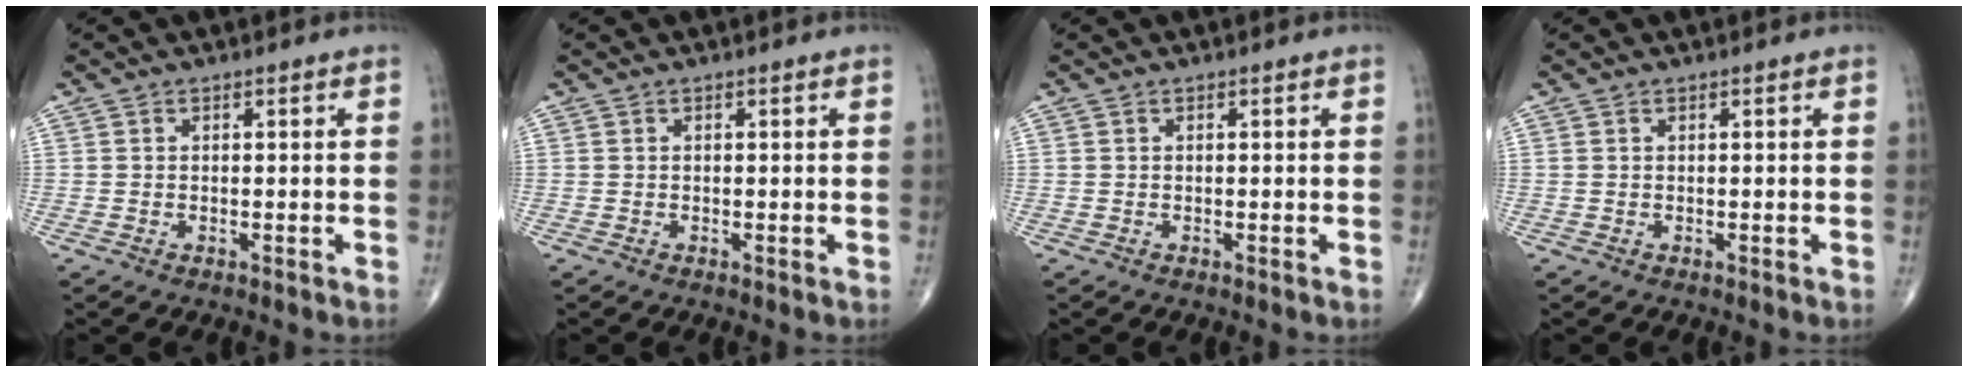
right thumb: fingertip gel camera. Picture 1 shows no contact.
{"total": 0.0}
{"total": 0.0}
{"total": 0.0}